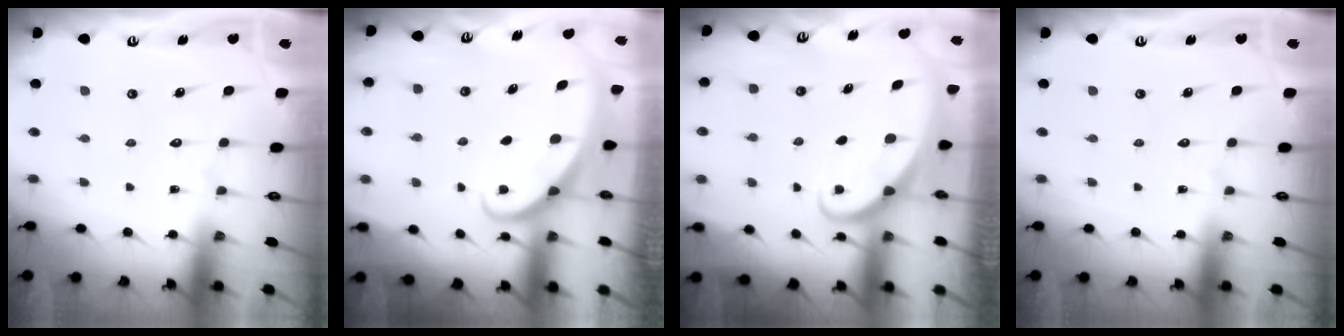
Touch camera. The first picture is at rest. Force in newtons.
{"total": 2.3, "press": 2.3, "slide": 0.1}
{"total": 1.6, "press": 1.6, "slide": 0.1}
{"total": 0.0}